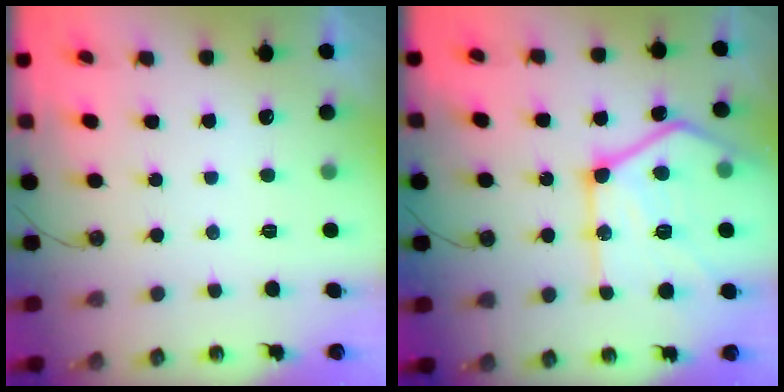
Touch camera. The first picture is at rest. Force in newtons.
{"total": 25.8, "press": 25.7, "slide": 2.6}